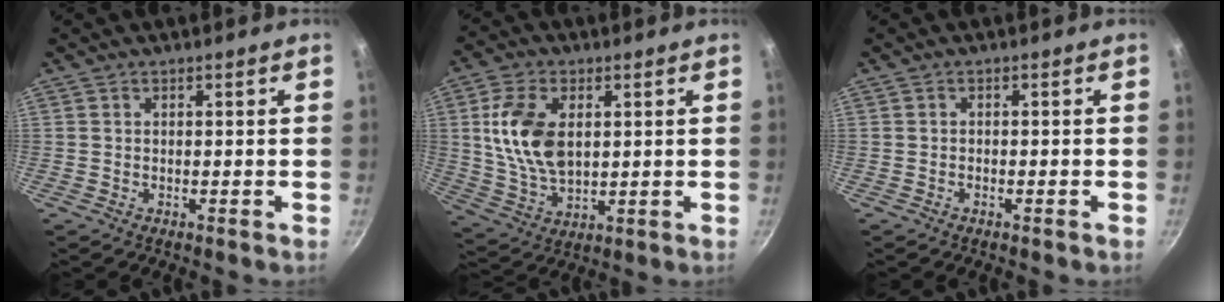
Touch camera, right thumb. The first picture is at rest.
{"total": 13.1, "force": [2.5, 7.9, 10.1], "torque": [-0.181, -0.015, 0.054]}
{"total": 0.7, "force": [-0.5, 0.1, 0.4], "torque": [-0.011, 0.005, -0.010]}